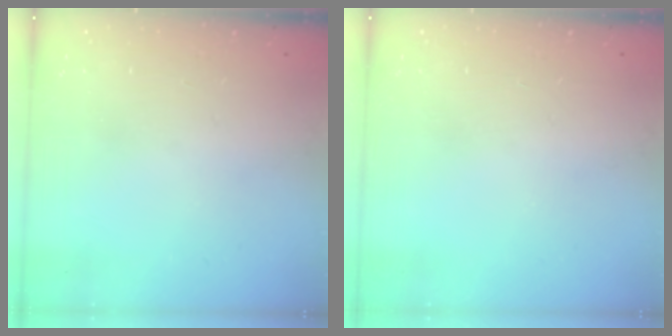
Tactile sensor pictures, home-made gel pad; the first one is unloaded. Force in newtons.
{"total": 0.0}